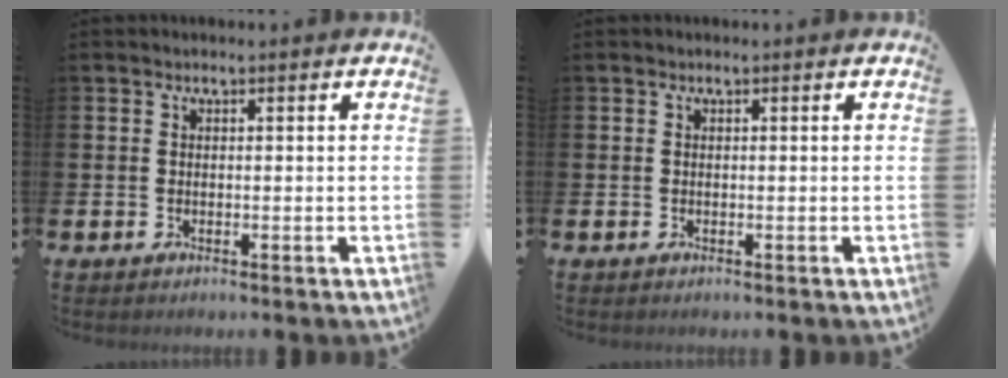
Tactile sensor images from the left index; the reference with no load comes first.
{"total": 0.0}